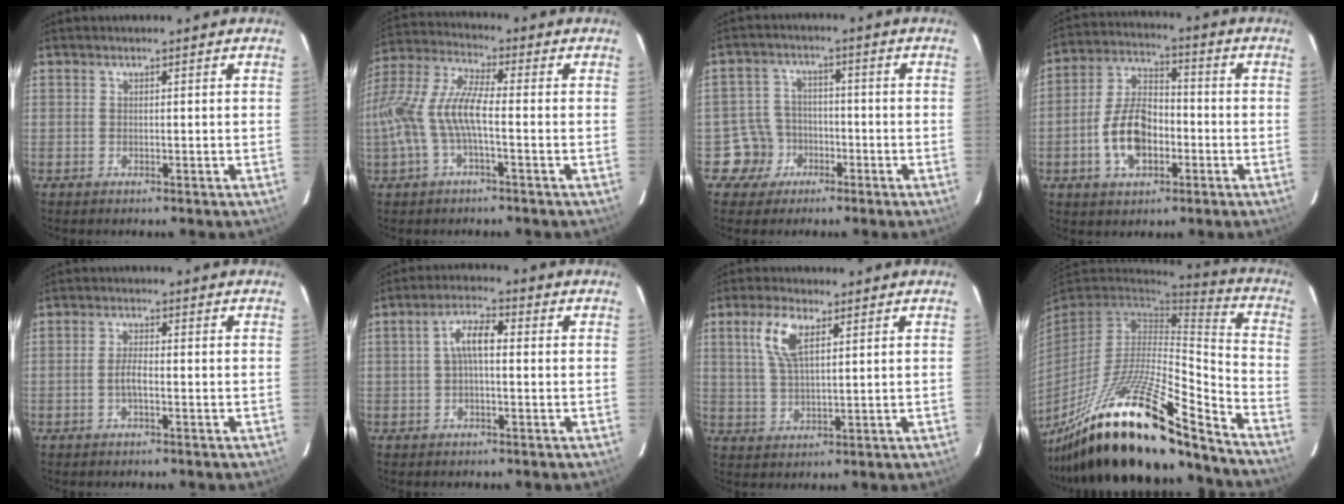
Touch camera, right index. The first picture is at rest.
{"total": 13.4, "force": [-2.6, 4.0, 12.5], "torque": [-0.265, 0.003, -0.050]}
{"total": 6.4, "force": [-3.1, 5.6, -0.3], "torque": [-0.008, 0.027, -0.052]}
{"total": 11.6, "force": [-3.5, 6.8, 8.7], "torque": [-0.177, 0.019, -0.059]}
{"total": 1.4, "force": [-0.5, 0.4, 1.3], "torque": [-0.025, 0.001, -0.010]}
{"total": 5.2, "force": [0.2, 1.9, 4.8], "torque": [-0.093, 0.017, 0.002]}
{"total": 7.3, "force": [3.2, 2.8, 6.0], "torque": [-0.122, 0.010, 0.065]}
{"total": 27.4, "force": [-20.0, 4.7, 18.1], "torque": [-0.317, -0.042, -0.338]}